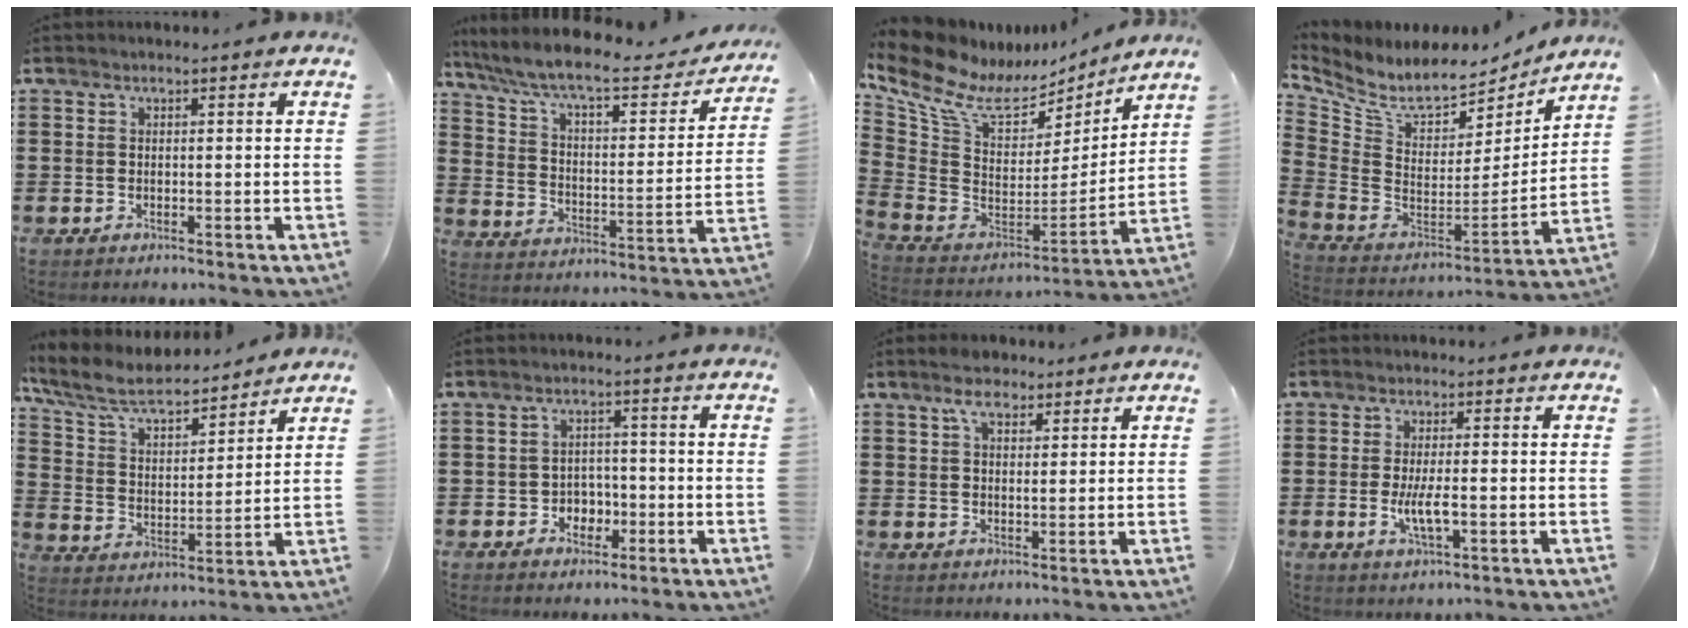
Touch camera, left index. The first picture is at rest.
{"total": 8.6, "force": [7.1, 1.0, 4.8], "torque": [-0.121, -0.046, 0.116]}
{"total": 10.1, "force": [6.8, 4.9, 5.5], "torque": [-0.149, -0.047, 0.120]}
{"total": 6.8, "force": [5.6, 2.8, 2.6], "torque": [-0.087, -0.050, 0.097]}
{"total": 7.3, "force": [6.3, 1.9, 3.2], "torque": [-0.090, -0.034, 0.106]}
{"total": 3.4, "force": [-1.6, 2.7, 1.3], "torque": [-0.033, 0.007, -0.037]}
{"total": 5.0, "force": [3.5, 2.4, 2.7], "torque": [-0.055, 0.006, 0.061]}
{"total": 4.6, "force": [-0.8, 1.1, 4.4], "torque": [-0.088, -0.004, -0.018]}